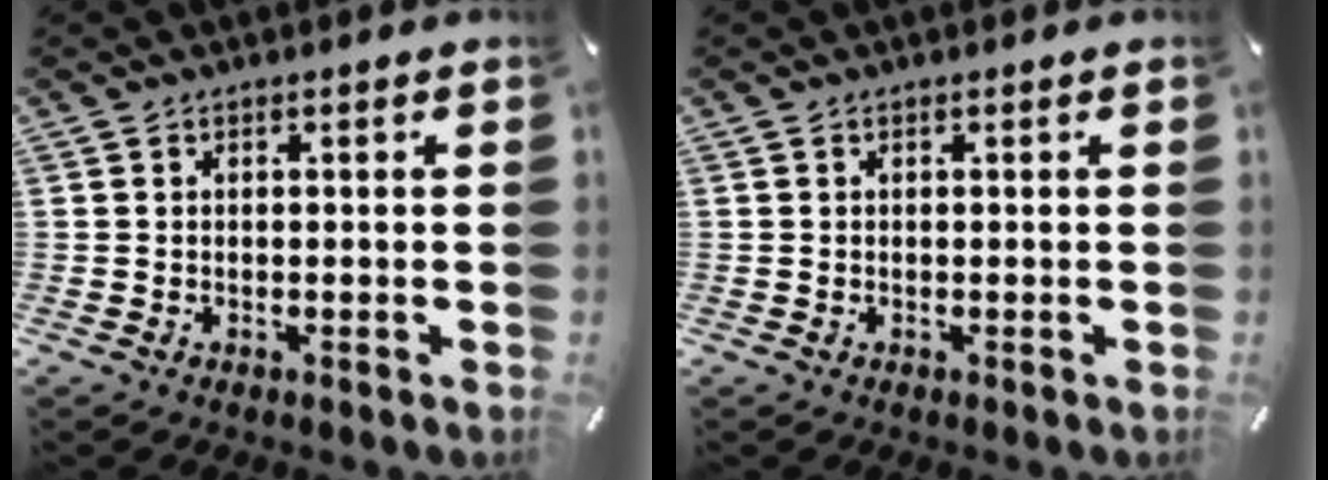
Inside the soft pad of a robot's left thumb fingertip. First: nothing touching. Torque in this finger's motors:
{"motor_torque": [0.00, 0.00, 0.02, -0.02, 0.01]}